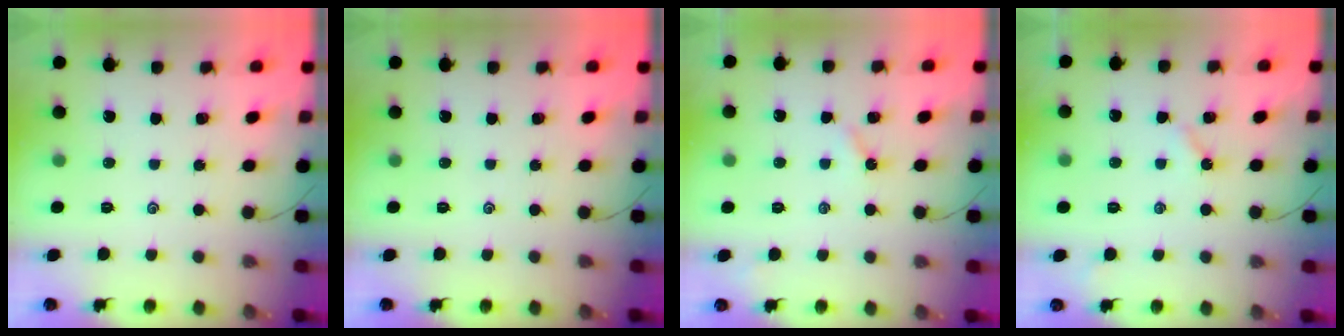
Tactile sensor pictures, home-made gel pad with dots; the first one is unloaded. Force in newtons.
{"total": 0.0}
{"total": 2.8, "press": 2.8, "slide": 0.5}
{"total": 2.6, "press": 2.5, "slide": 0.3}